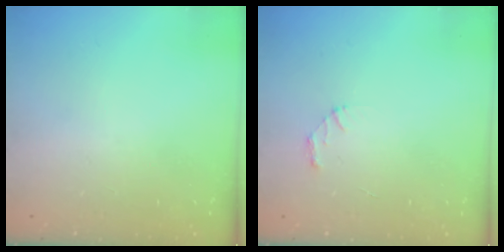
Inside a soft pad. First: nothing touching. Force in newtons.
{"total": 2.1, "press": 2.1, "slide": 0.2}